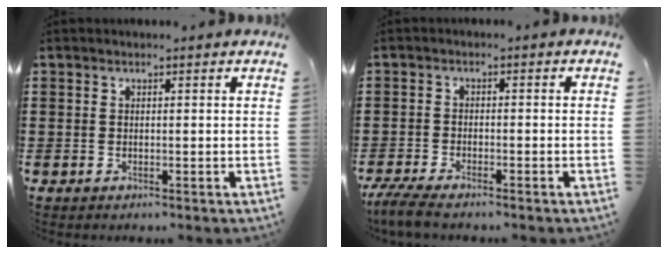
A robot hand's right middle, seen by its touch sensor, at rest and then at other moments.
{"total": 3.7, "force": [-3.4, 0.3, 1.5], "torque": [-0.045, -0.012, -0.071]}